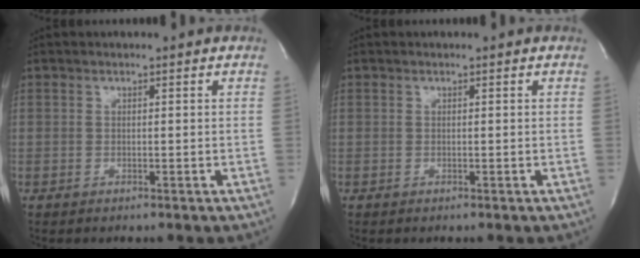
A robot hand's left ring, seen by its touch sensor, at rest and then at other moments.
{"total": 0.0}